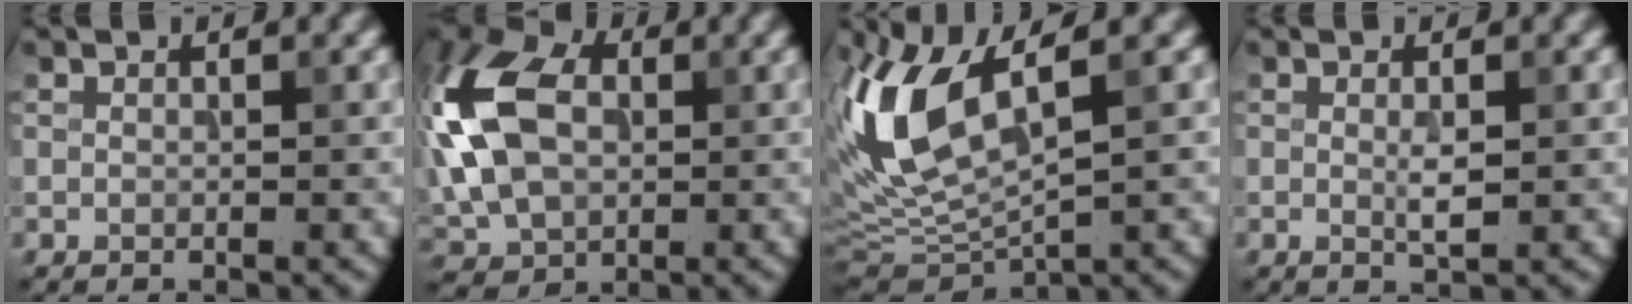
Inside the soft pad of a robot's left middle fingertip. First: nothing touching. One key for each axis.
{"total": 13.1, "fx": 1.3, "fy": 8.7, "fz": 9.7, "tx": -0.216, "ty": 0.011, "tz": 0.012}
{"total": 10.9, "fx": 3.1, "fy": 4.5, "fz": 9.5, "tx": -0.228, "ty": 0.003, "tz": 0.062}
{"total": 1.6, "fx": 0.1, "fy": 0.3, "fz": 1.6, "tx": -0.027, "ty": -0.002, "tz": 0.001}